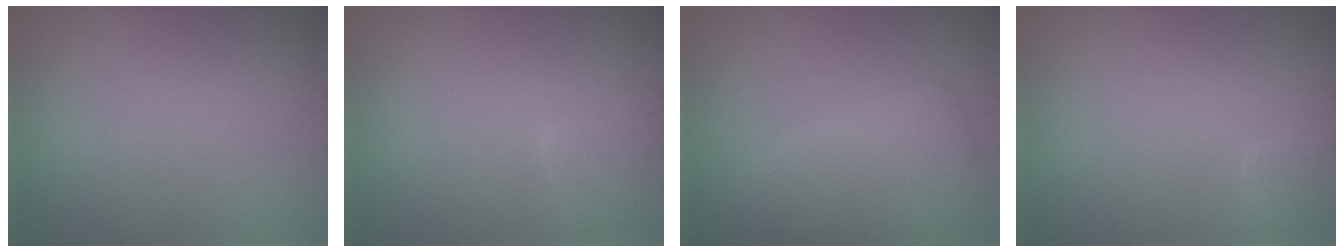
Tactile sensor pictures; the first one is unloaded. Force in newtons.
{"total": 1.5, "press": 1.5, "slide": 0.2}
{"total": 5.5, "press": 5.5, "slide": 0.2}
{"total": 0.8, "press": 0.8, "slide": 0.1}